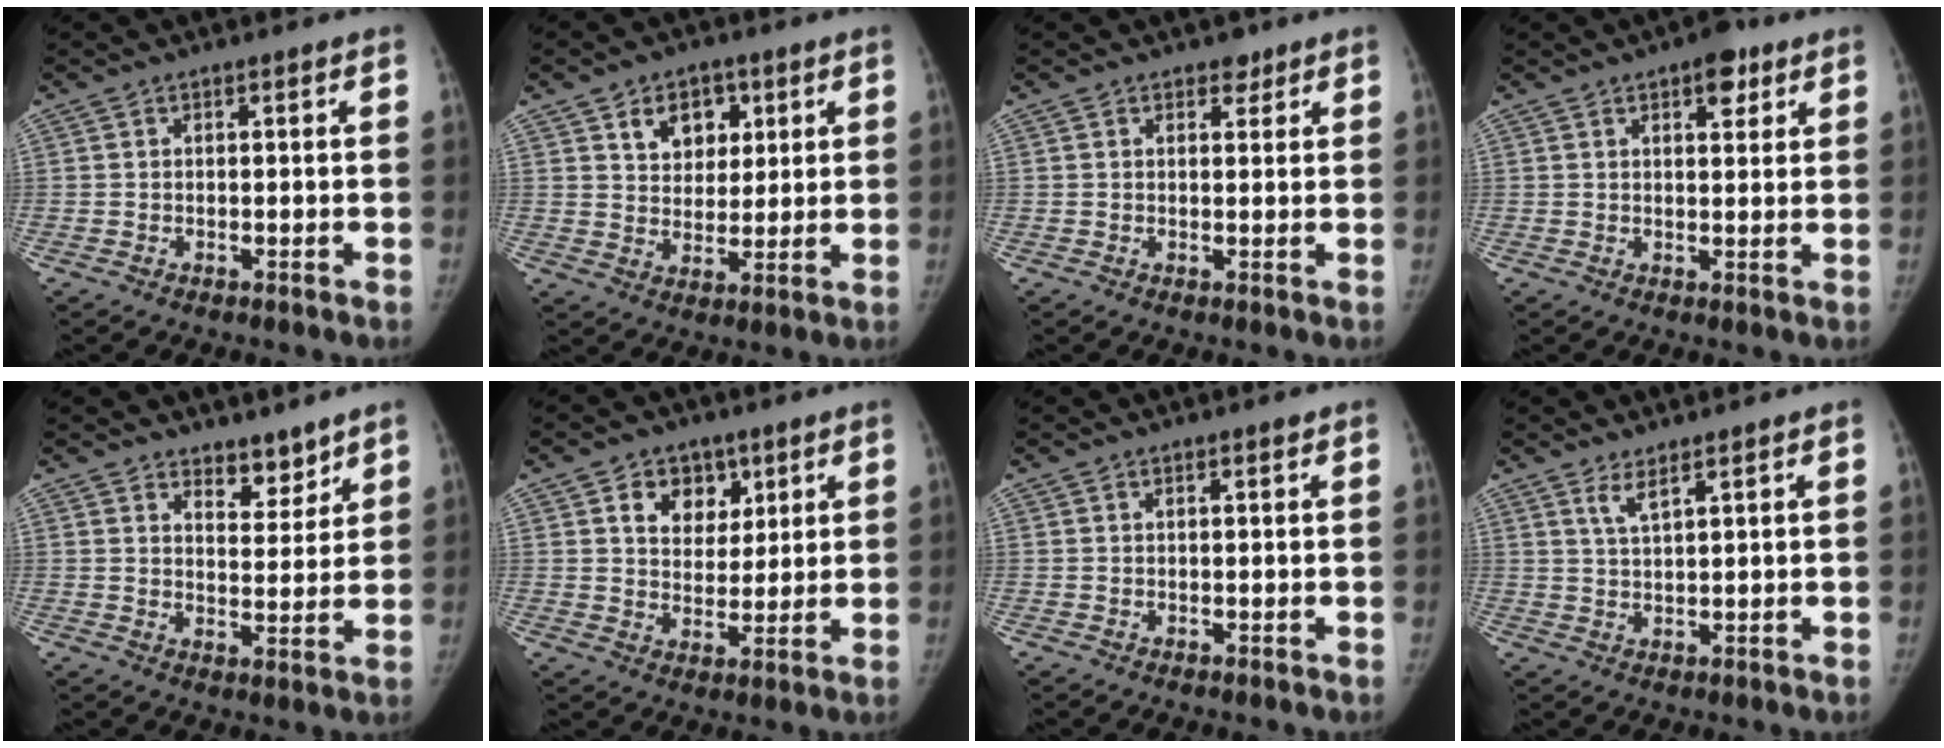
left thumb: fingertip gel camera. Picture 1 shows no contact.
{"total": 8.4, "force": [3.8, 6.1, 4.2], "torque": [-0.026, -0.017, 0.062]}
{"total": 1.8, "force": [1.3, 1.2, 0.6], "torque": [0.005, -0.006, 0.015]}
{"total": 5.2, "force": [2.9, 2.5, 3.5], "torque": [-0.028, -0.010, 0.034]}
{"total": 5.4, "force": [4.5, 2.5, 1.8], "torque": [0.002, -0.037, 0.074]}
{"total": 8.3, "force": [3.9, 6.4, 3.6], "torque": [-0.019, -0.016, 0.064]}
{"total": 0.6, "force": [0.4, 0.0, 0.4], "torque": [-0.006, -0.002, 0.008]}
{"total": 2.9, "force": [2.1, 0.4, 2.0], "torque": [-0.043, -0.016, 0.046]}